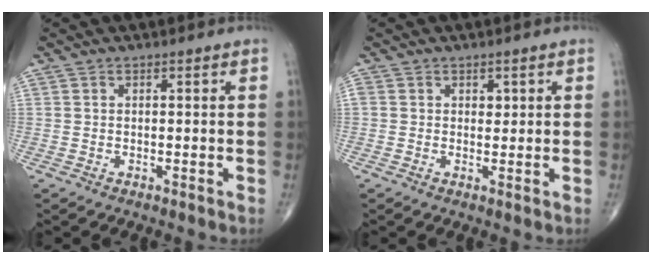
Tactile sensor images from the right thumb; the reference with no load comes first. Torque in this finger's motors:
{"motor_torque": [-0.13, 0.72, 0.52, 0.18, 0.01]}